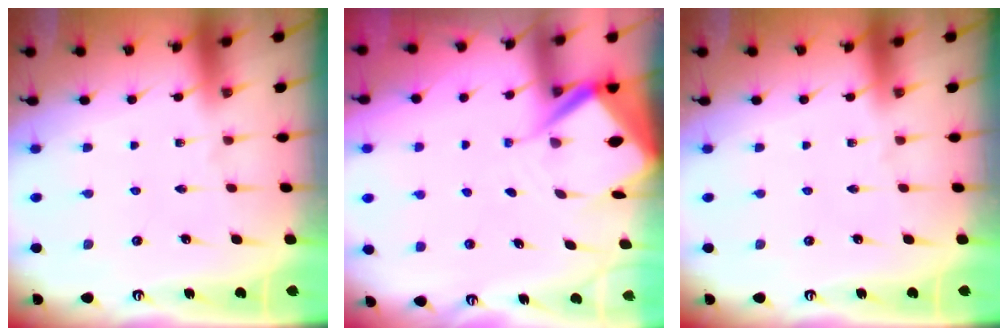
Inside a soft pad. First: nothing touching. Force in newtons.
{"total": 7.4, "press": 7.4, "slide": 0.7}
{"total": 0.0}